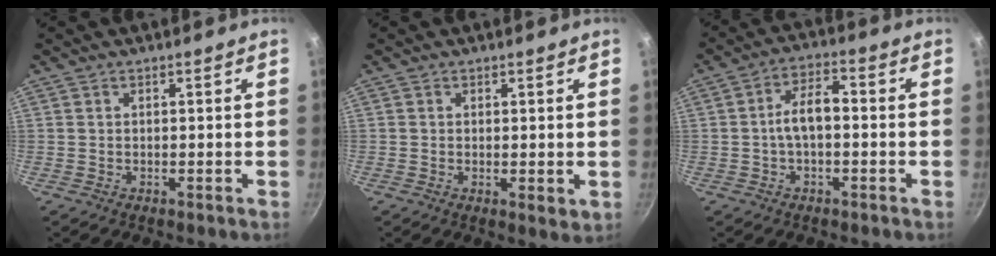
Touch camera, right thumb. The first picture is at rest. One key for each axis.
{"total": 2.1, "fx": 0.2, "fy": 0.9, "fz": 1.9, "tx": -0.029, "ty": -0.008, "tz": 0.001}
{"total": 6.5, "fx": -0.8, "fy": 3.3, "fz": 5.5, "tx": -0.087, "ty": 0.032, "tz": -0.020}